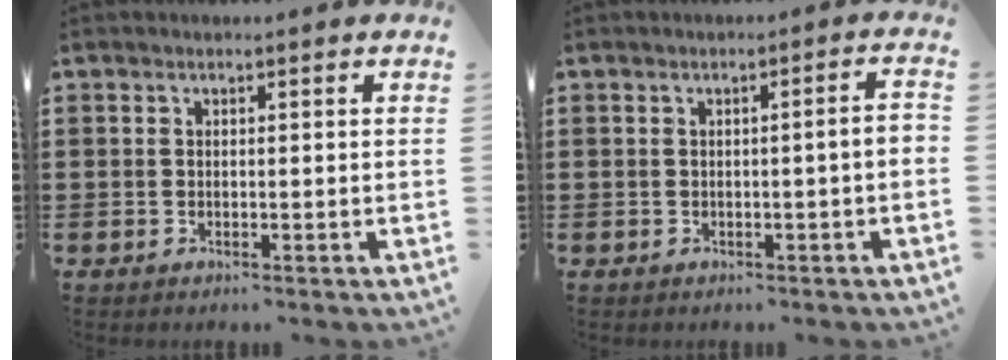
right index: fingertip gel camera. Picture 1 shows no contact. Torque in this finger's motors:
{"motor_torque": [0.67, -0.05, 0.10, 0.07]}